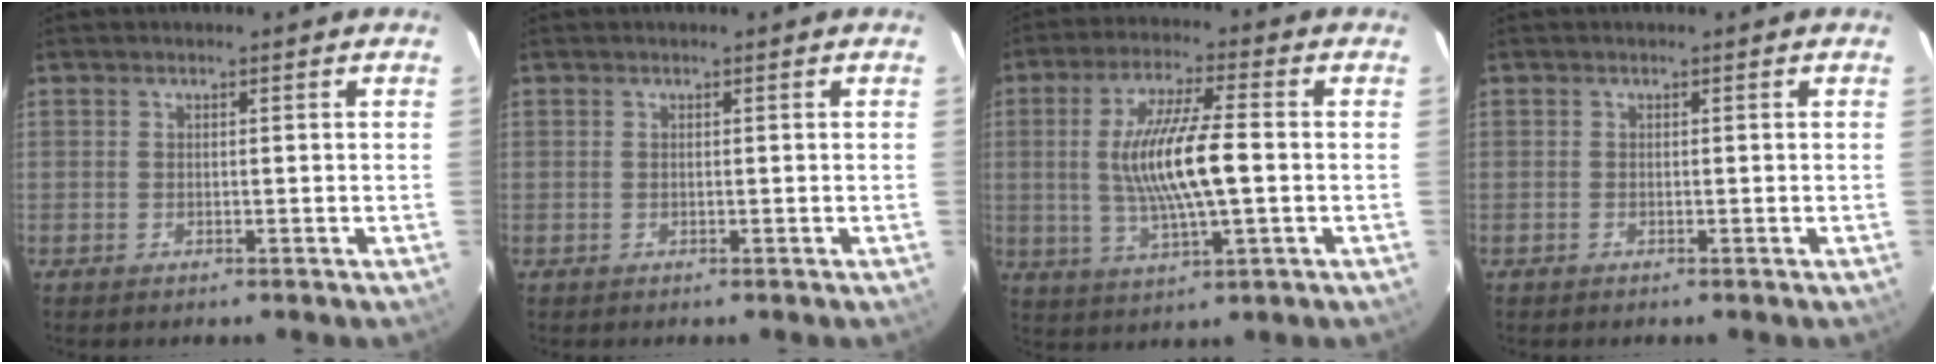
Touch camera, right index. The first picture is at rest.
{"total": 0.0}
{"total": 12.4, "force": [-0.4, 2.4, 12.2], "torque": [-0.233, -0.003, -0.002]}
{"total": 0.0}